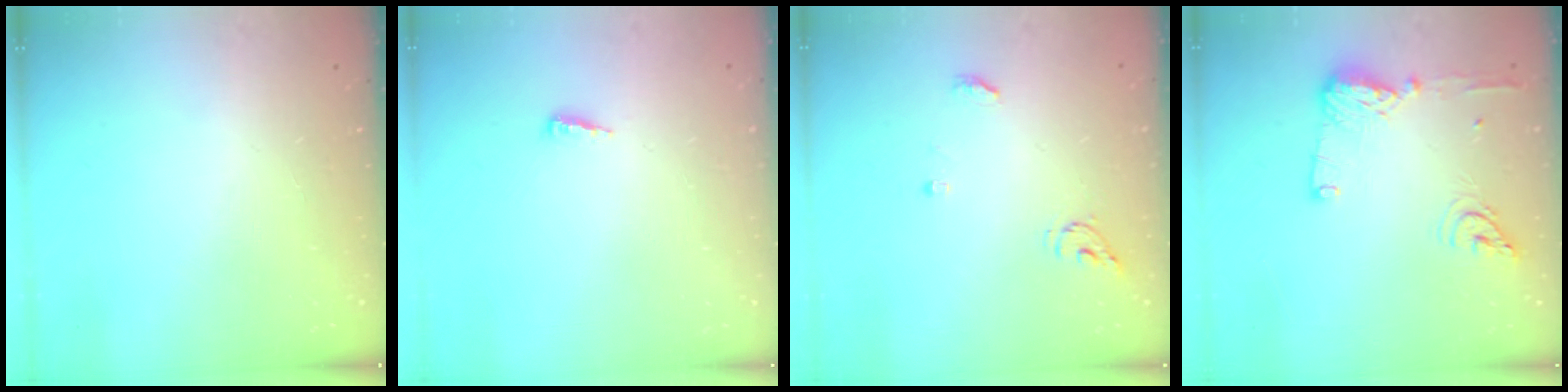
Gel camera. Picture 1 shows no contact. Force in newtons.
{"total": 2.5, "press": 2.5, "slide": 0.2}
{"total": 5.3, "press": 5.3, "slide": 0.4}
{"total": 12.7, "press": 12.4, "slide": 2.7}